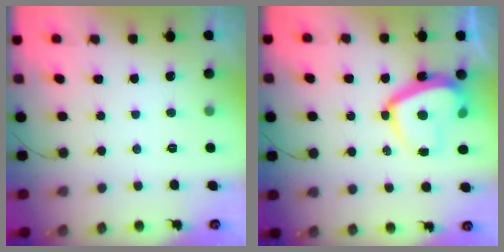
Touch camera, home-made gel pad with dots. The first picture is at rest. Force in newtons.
{"total": 11.7, "press": 11.6, "slide": 0.9}